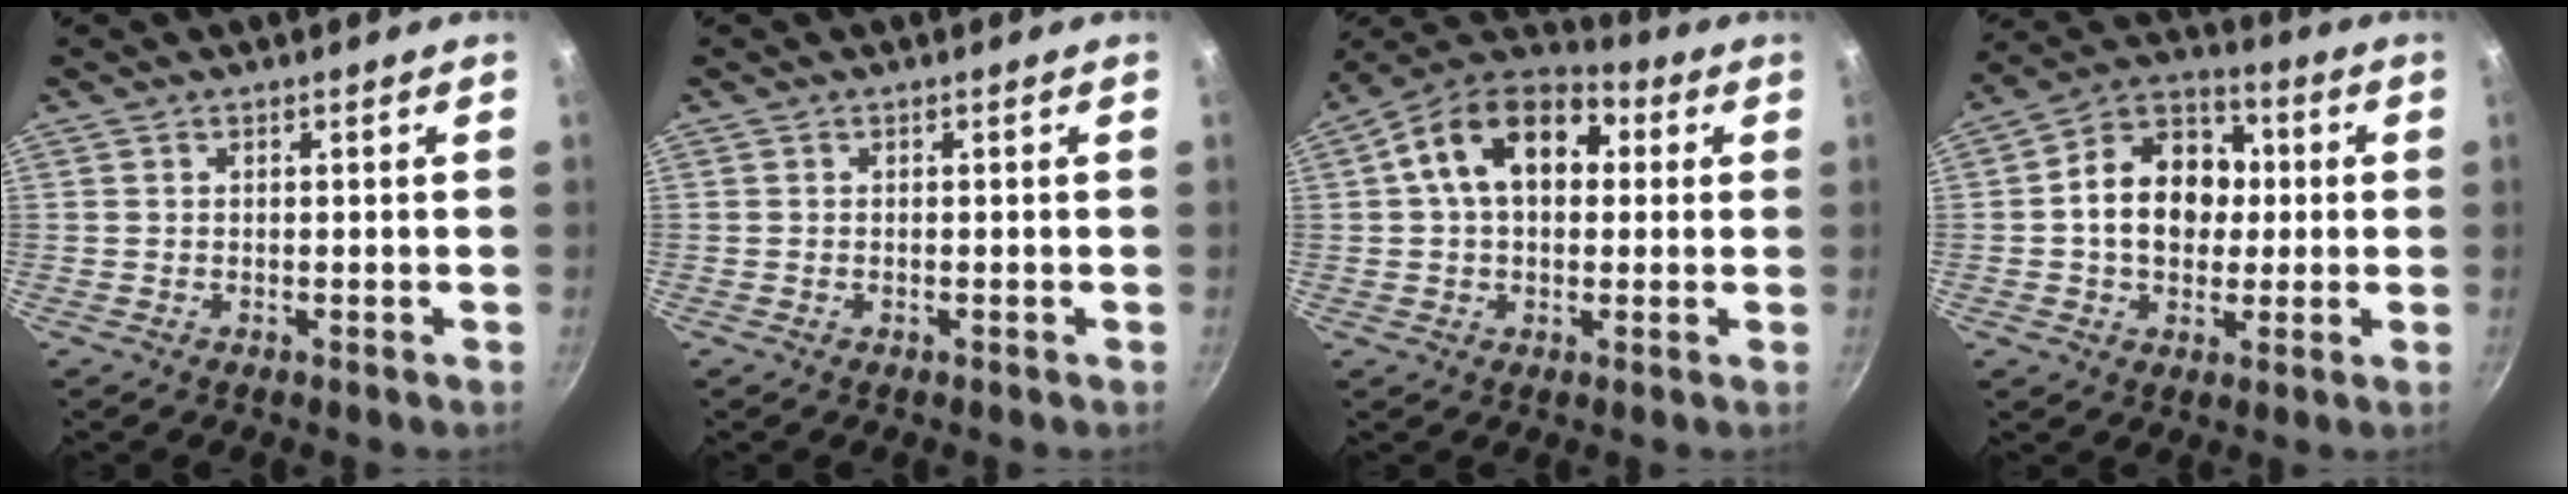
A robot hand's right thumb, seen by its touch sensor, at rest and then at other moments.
{"total": 0.0}
{"total": 16.3, "force": [3.3, 10.9, 11.6], "torque": [-0.161, 0.030, 0.031]}
{"total": 15.0, "force": [0.6, 11.5, 9.6], "torque": [-0.118, 0.026, -0.007]}